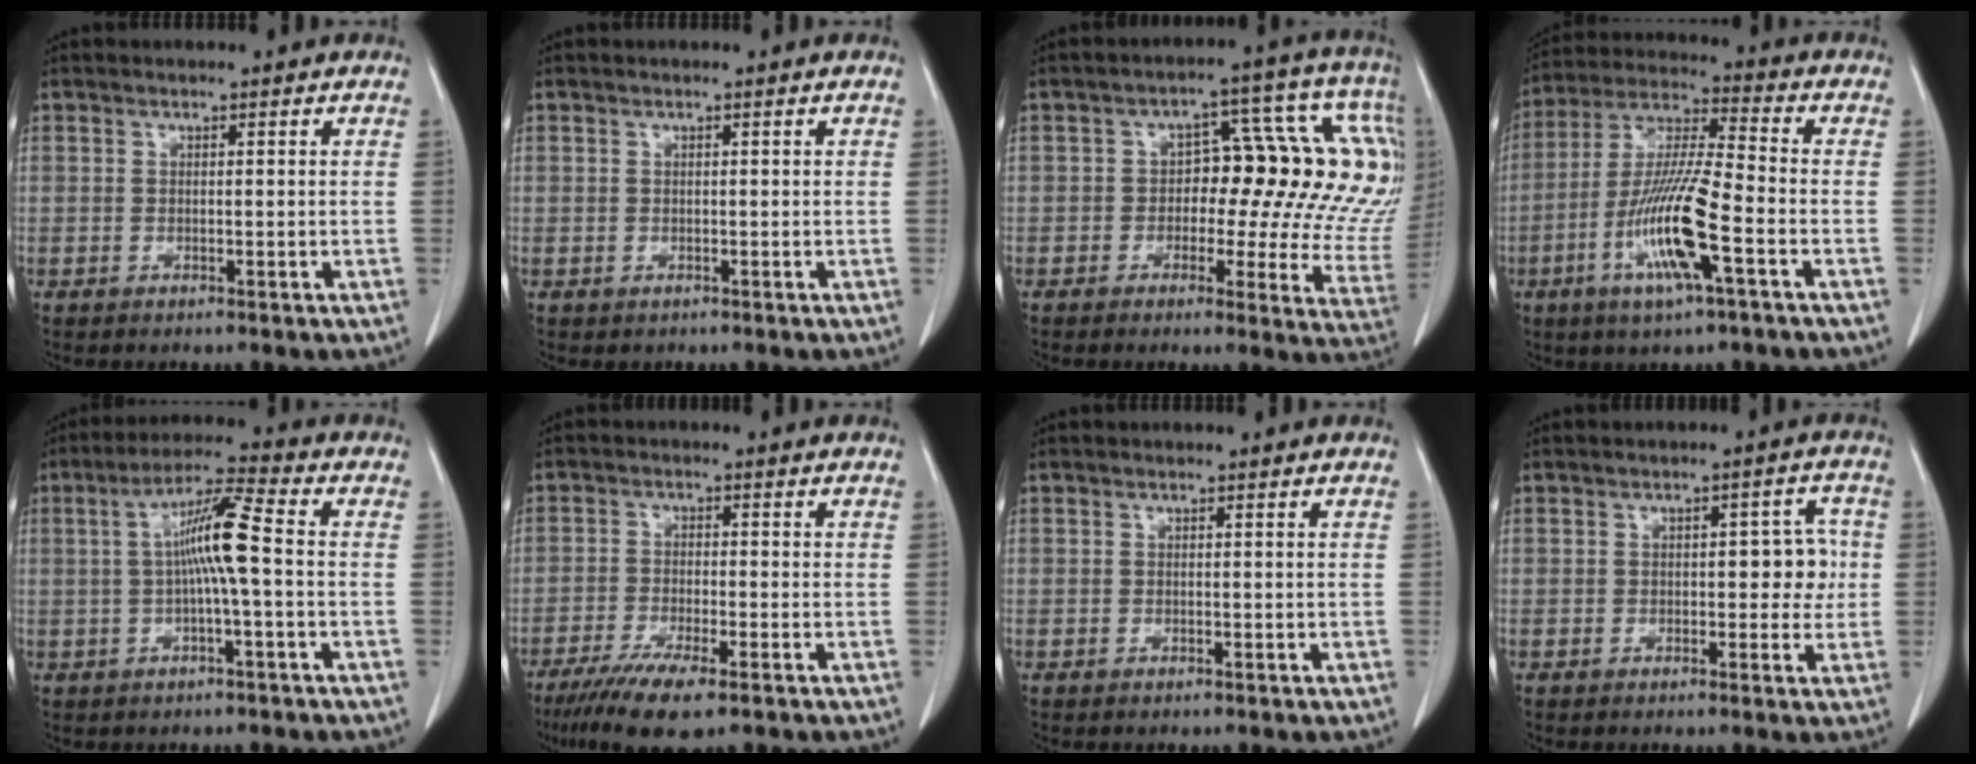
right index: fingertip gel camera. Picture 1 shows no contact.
{"total": 0.7, "force": [-0.1, 0.7, 0.0], "torque": [0.002, 0.004, -0.002]}
{"total": 16.8, "force": [1.9, 7.0, 15.1], "torque": [-0.155, 0.033, 0.015]}
{"total": 13.9, "force": [-5.0, 1.0, 12.9], "torque": [-0.264, -0.010, -0.096]}
{"total": 8.1, "force": [-0.1, -0.1, 8.1], "torque": [-0.152, 0.015, -0.006]}
{"total": 7.6, "force": [-5.1, 1.0, 5.6], "torque": [-0.100, -0.019, -0.085]}
{"total": 0.0}
{"total": 4.9, "force": [0.1, 2.3, 4.3], "torque": [-0.046, 0.018, 0.002]}